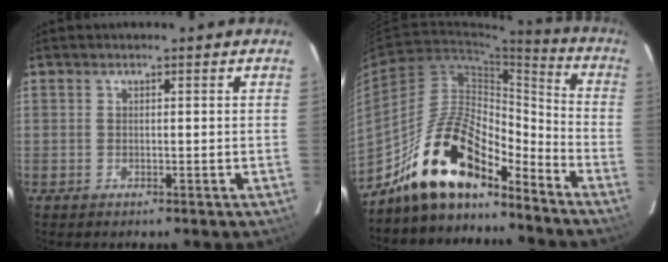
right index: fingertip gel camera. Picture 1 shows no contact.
{"total": 17.1, "force": [-13.5, 6.0, 8.7], "torque": [-0.162, 0.023, -0.241]}